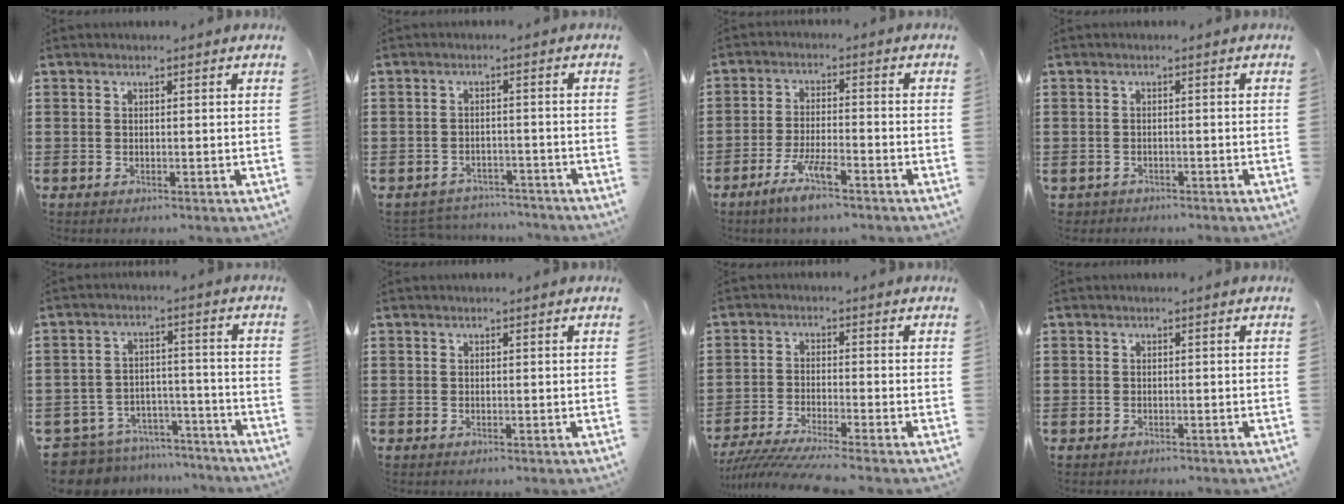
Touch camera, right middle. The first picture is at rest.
{"total": 2.9, "force": [-2.8, 0.5, 0.0], "torque": [-0.006, 0.000, -0.061]}
{"total": 5.8, "force": [-4.0, 0.8, 4.2], "torque": [-0.088, -0.008, -0.074]}
{"total": 1.2, "force": [-1.1, 0.4, -0.1], "torque": [-0.004, 0.001, -0.025]}
{"total": 7.5, "force": [-7.3, 1.6, 0.8], "torque": [-0.035, 0.017, -0.150]}
{"total": 0.0}
{"total": 4.9, "force": [-4.5, -0.4, 1.9], "torque": [-0.053, -0.023, -0.093]}
{"total": 0.7, "force": [-0.5, 0.4, -0.1], "torque": [0.001, 0.004, -0.012]}